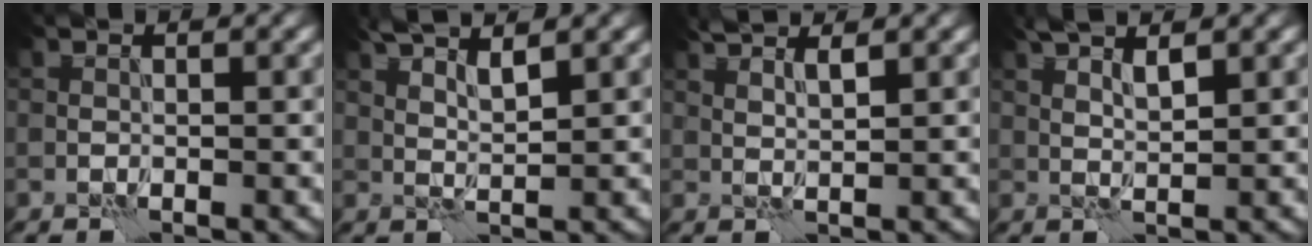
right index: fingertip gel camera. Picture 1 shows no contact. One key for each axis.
{"total": 3.5, "fx": 2.3, "fy": 0.7, "fz": 2.6, "tx": -0.053, "ty": 0.004, "tz": 0.043}
{"total": 2.7, "fx": 1.9, "fy": 0.5, "fz": 1.9, "tx": -0.032, "ty": 0.001, "tz": 0.029}
{"total": 2.8, "fx": 1.7, "fy": 0.6, "fz": 2.2, "tx": -0.042, "ty": -0.001, "tz": 0.034}